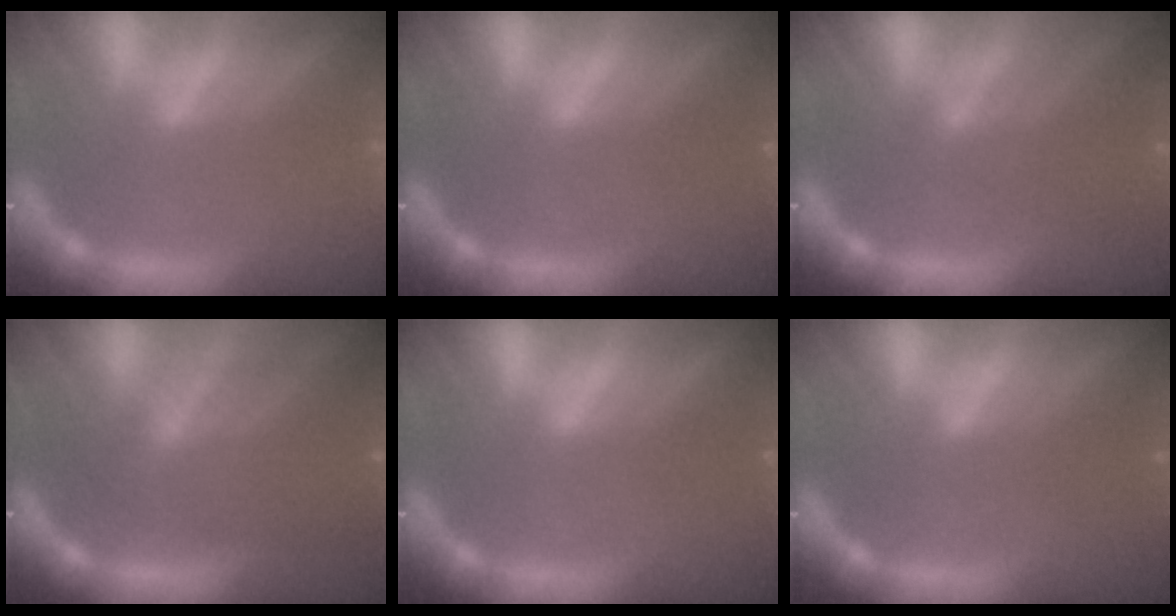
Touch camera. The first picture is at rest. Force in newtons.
{"total": 1.0}
{"total": 4.1}
{"total": 7.5}
{"total": 1.0}
{"total": 1.5}